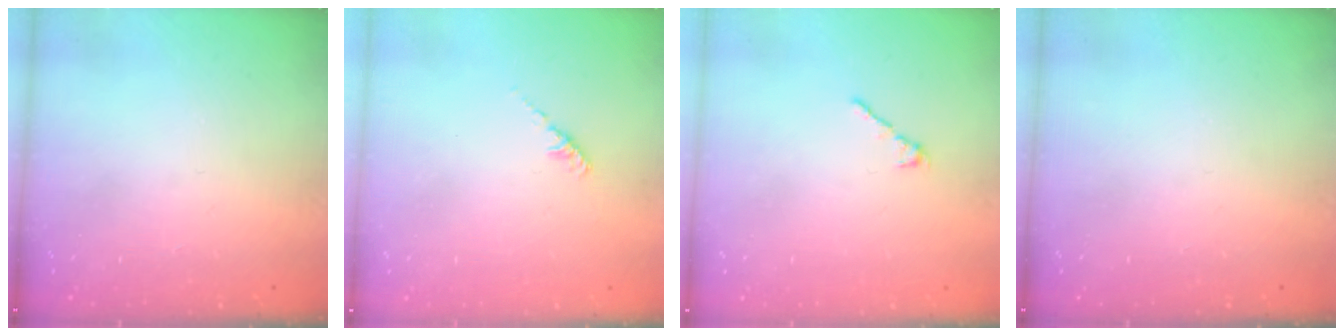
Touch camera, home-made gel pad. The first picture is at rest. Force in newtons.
{"total": 2.2, "press": 2.1, "slide": 0.6}
{"total": 1.7, "press": 1.5, "slide": 0.6}
{"total": 0.0}